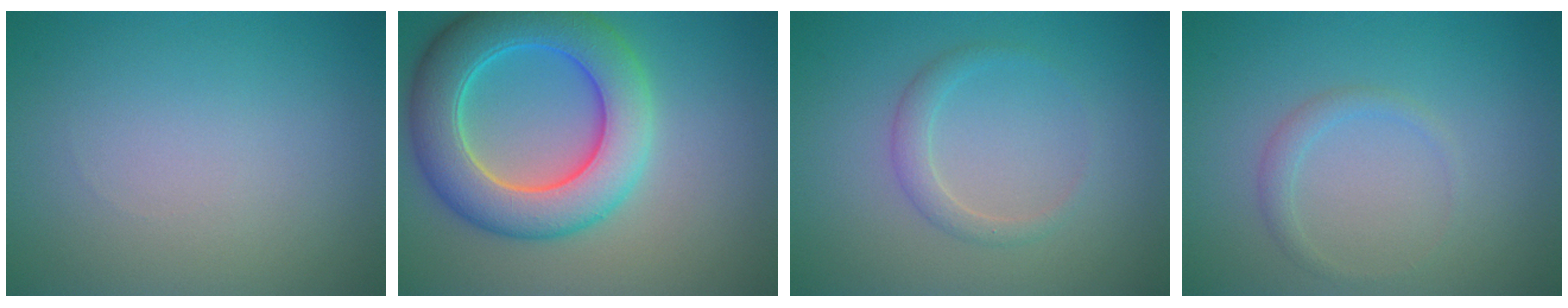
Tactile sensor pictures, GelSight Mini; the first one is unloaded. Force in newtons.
{"total": 8.7, "press": 8.7, "slide": 0.1}
{"total": 1.7, "press": 1.7, "slide": 0.0}
{"total": 1.2, "press": 1.2, "slide": 0.0}